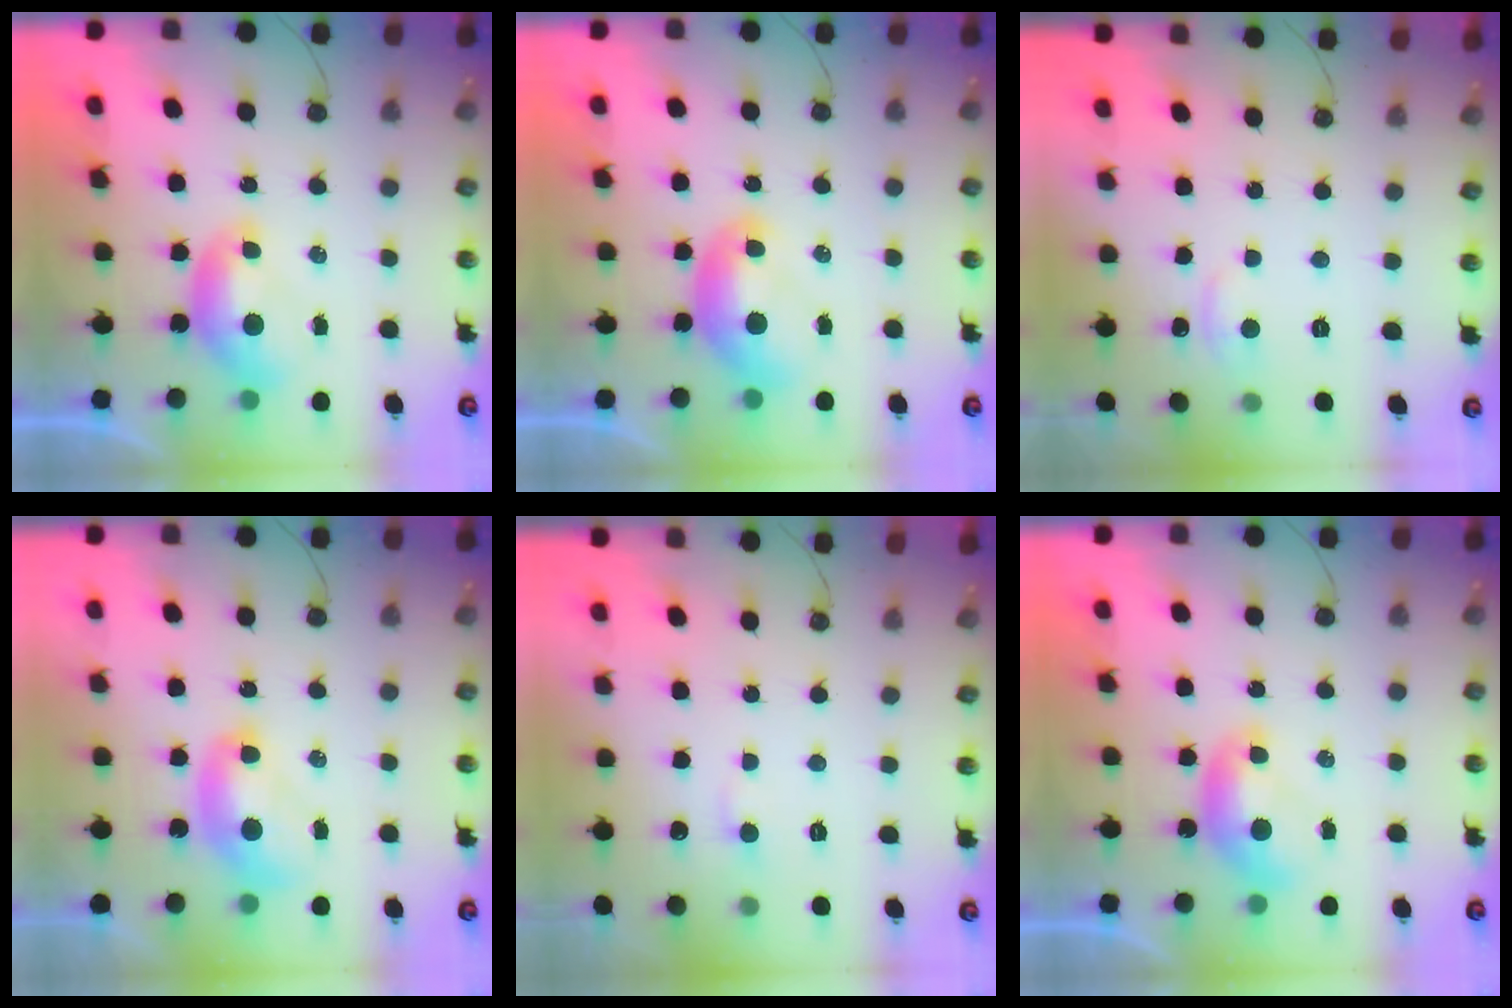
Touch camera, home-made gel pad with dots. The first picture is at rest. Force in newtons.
{"total": 1.2, "press": 1.1, "slide": 0.6}
{"total": 1.4, "press": 1.1, "slide": 0.8}
{"total": 2.1, "press": 2.1, "slide": 0.2}
{"total": 1.6, "press": 1.5, "slide": 0.5}
{"total": 0.0}